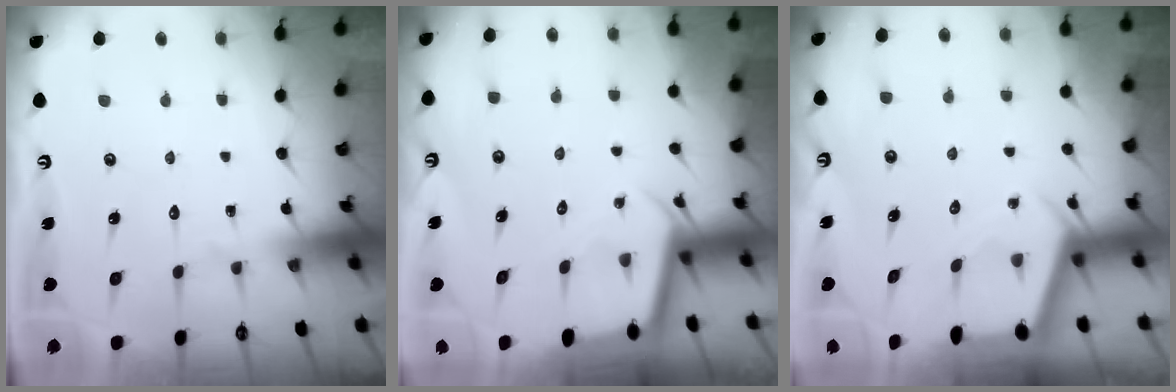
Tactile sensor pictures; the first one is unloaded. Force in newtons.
{"total": 2.3, "press": 2.3, "slide": 0.1}
{"total": 2.3, "press": 2.3, "slide": 0.3}